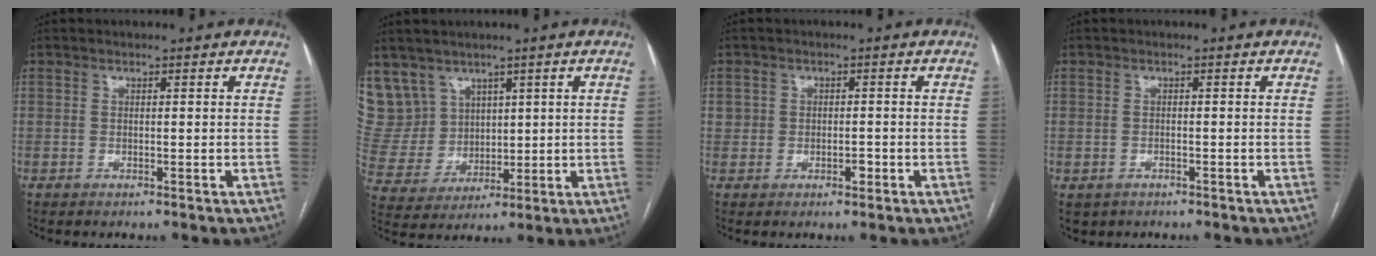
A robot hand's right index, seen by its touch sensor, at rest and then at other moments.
{"total": 10.6, "force": [6.7, 8.2, 0.9], "torque": [-0.038, 0.039, 0.160]}
{"total": 2.3, "force": [-0.4, 1.9, 1.3], "torque": [-0.017, 0.008, -0.002]}
{"total": 2.2, "force": [-1.0, 1.8, 0.6], "torque": [-0.009, 0.001, -0.009]}